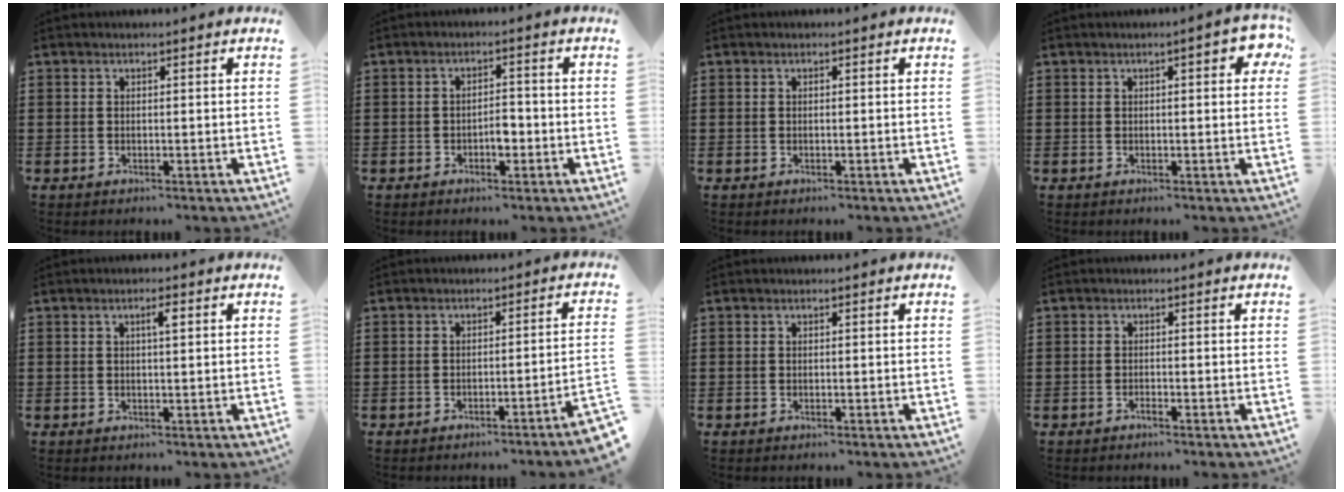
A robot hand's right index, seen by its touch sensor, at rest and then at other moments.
{"total": 2.9, "force": [-1.0, 1.3, 2.3], "torque": [-0.045, 0.005, -0.020]}
{"total": 0.0}
{"total": 3.4, "force": [0.9, 0.9, 3.2], "torque": [-0.047, 0.002, 0.009]}
{"total": 1.9, "force": [0.6, 0.4, 1.8], "torque": [-0.027, 0.002, 0.006]}
{"total": 2.2, "force": [-1.9, -0.5, 1.1], "torque": [-0.020, -0.003, -0.039]}
{"total": 0.0}
{"total": 0.7, "force": [-0.7, 0.1, 0.1], "torque": [-0.003, 0.001, -0.015]}